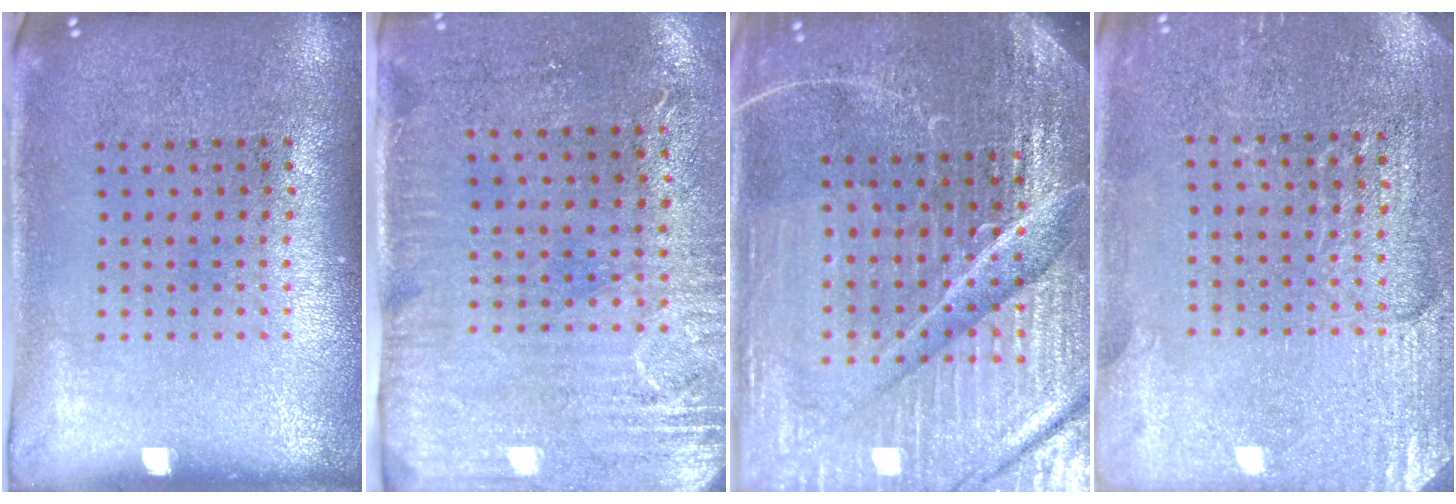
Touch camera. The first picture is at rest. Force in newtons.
{"total": 2.9, "press": 2.4, "slide": 1.6}
{"total": 6.3, "press": 5.6, "slide": 2.8}
{"total": 2.9, "press": 2.8, "slide": 0.2}